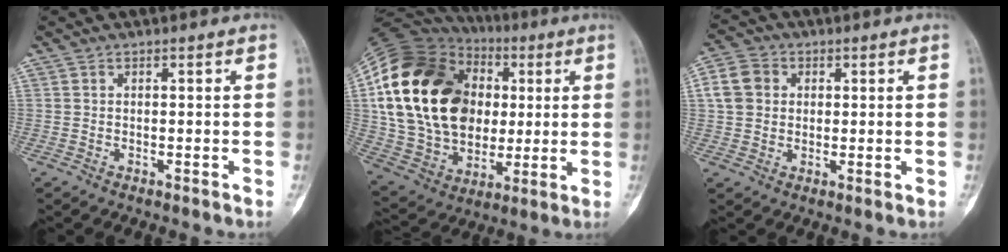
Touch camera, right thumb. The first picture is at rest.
{"total": 29.6, "force": [5.0, 21.2, 20.1], "torque": [-0.374, 0.018, 0.098]}
{"total": 8.8, "force": [1.9, 7.5, 4.2], "torque": [-0.073, 0.015, 0.033]}